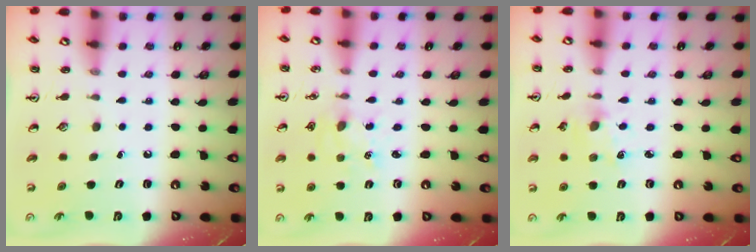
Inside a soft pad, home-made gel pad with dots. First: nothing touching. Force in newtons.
{"total": 2.2, "press": 2.2, "slide": 0.3}
{"total": 1.9, "press": 1.8, "slide": 0.3}